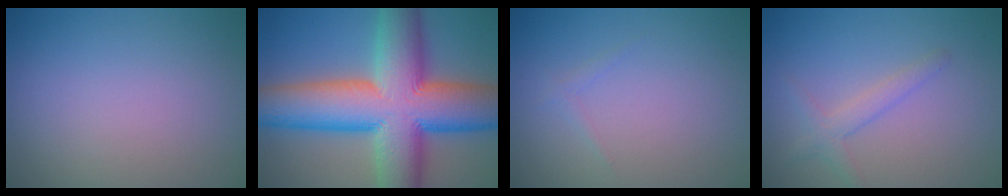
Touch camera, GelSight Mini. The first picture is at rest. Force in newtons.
{"total": 16.5, "press": 16.5, "slide": 0.4}
{"total": 0.6, "press": 0.6, "slide": 0.0}
{"total": 1.9, "press": 1.9, "slide": 0.1}